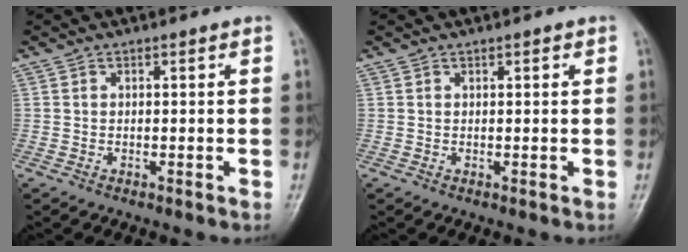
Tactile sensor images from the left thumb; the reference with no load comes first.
{"total": 0.8, "force": [0.4, 0.3, 0.6], "torque": [-0.007, 0.000, 0.005]}